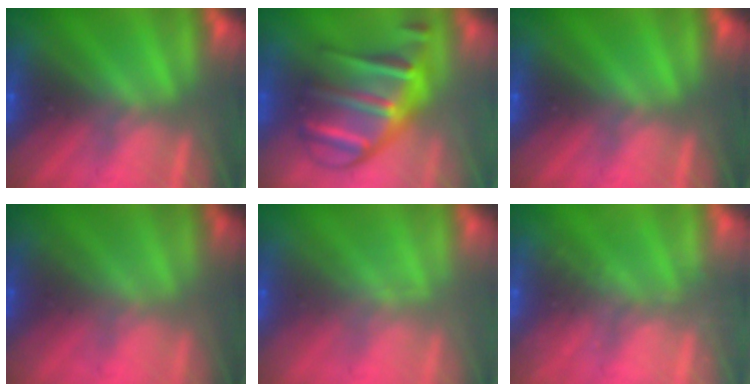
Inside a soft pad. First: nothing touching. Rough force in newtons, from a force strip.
{"total": 9.3}
{"total": 0.0}
{"total": 1.7}
{"total": 2.5}
{"total": 1.7}